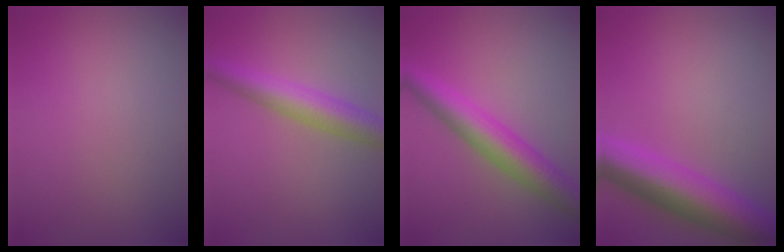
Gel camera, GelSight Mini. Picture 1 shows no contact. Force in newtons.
{"total": 4.8, "press": 4.8, "slide": 0.1}
{"total": 5.7, "press": 5.7, "slide": 0.0}
{"total": 8.5, "press": 8.5, "slide": 0.2}